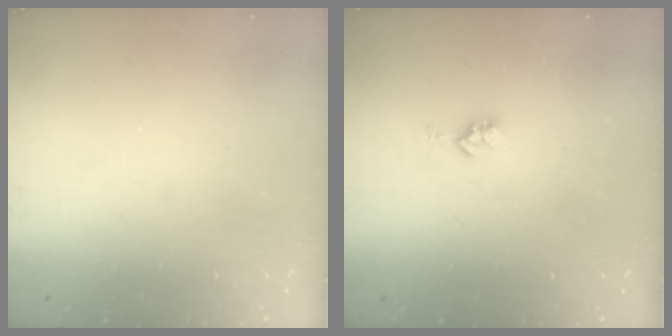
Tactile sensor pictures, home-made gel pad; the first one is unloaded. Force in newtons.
{"total": 4.4, "press": 4.3, "slide": 0.6}